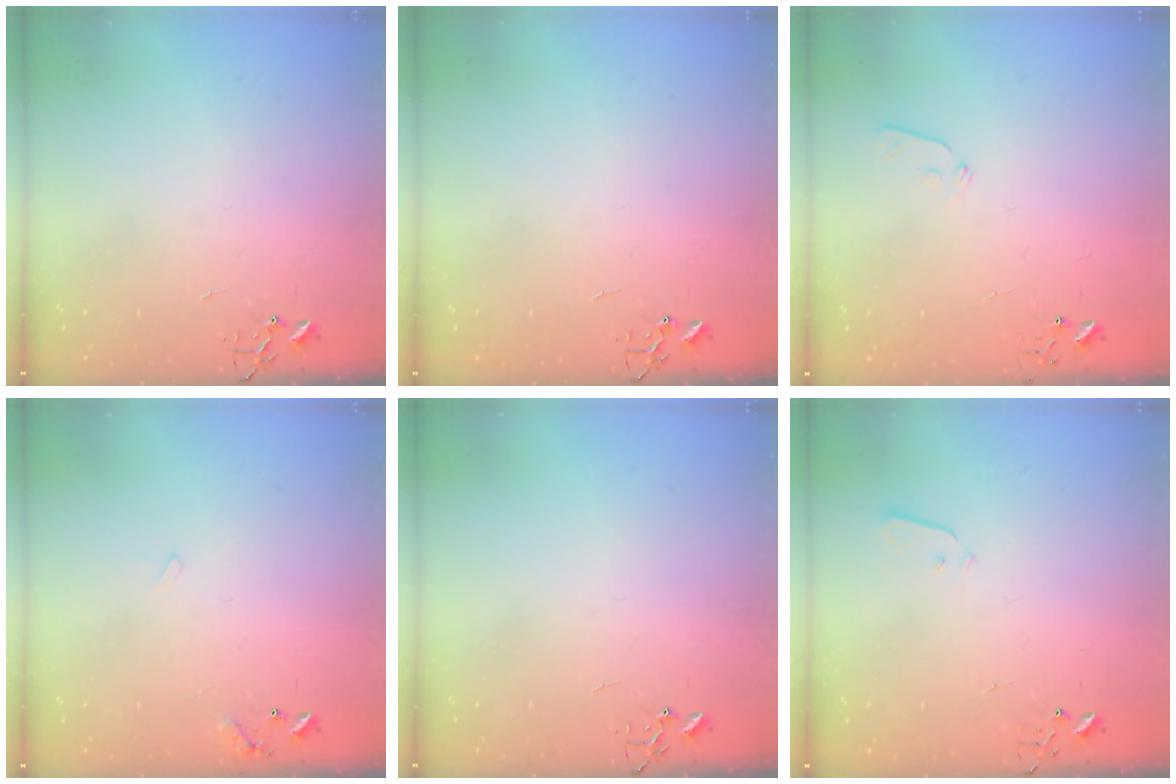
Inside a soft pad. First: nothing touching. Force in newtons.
{"total": 0.0}
{"total": 4.8, "press": 4.7, "slide": 1.0}
{"total": 6.1, "press": 6.1, "slide": 0.5}
{"total": 0.0}
{"total": 3.2, "press": 3.1, "slide": 0.8}